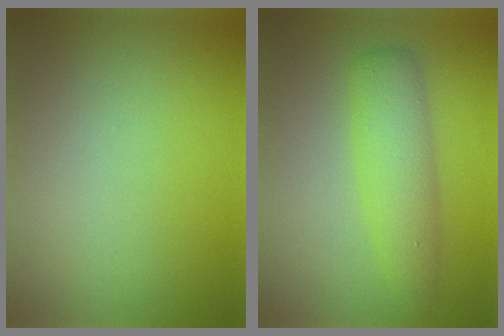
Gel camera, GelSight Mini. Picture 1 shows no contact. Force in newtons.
{"total": 4.1, "press": 4.1, "slide": 0.2}